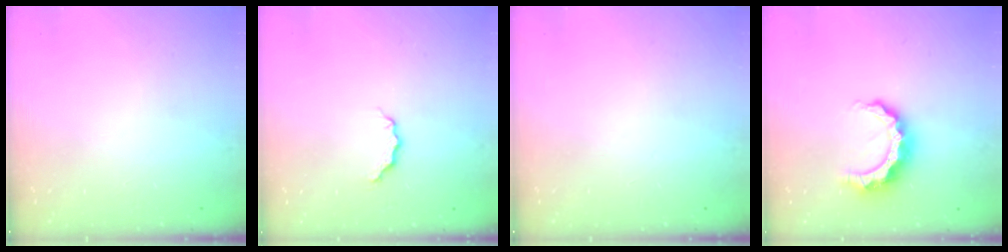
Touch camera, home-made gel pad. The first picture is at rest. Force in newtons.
{"total": 3.7, "press": 3.7, "slide": 0.4}
{"total": 0.0}
{"total": 9.0, "press": 9.0, "slide": 0.2}